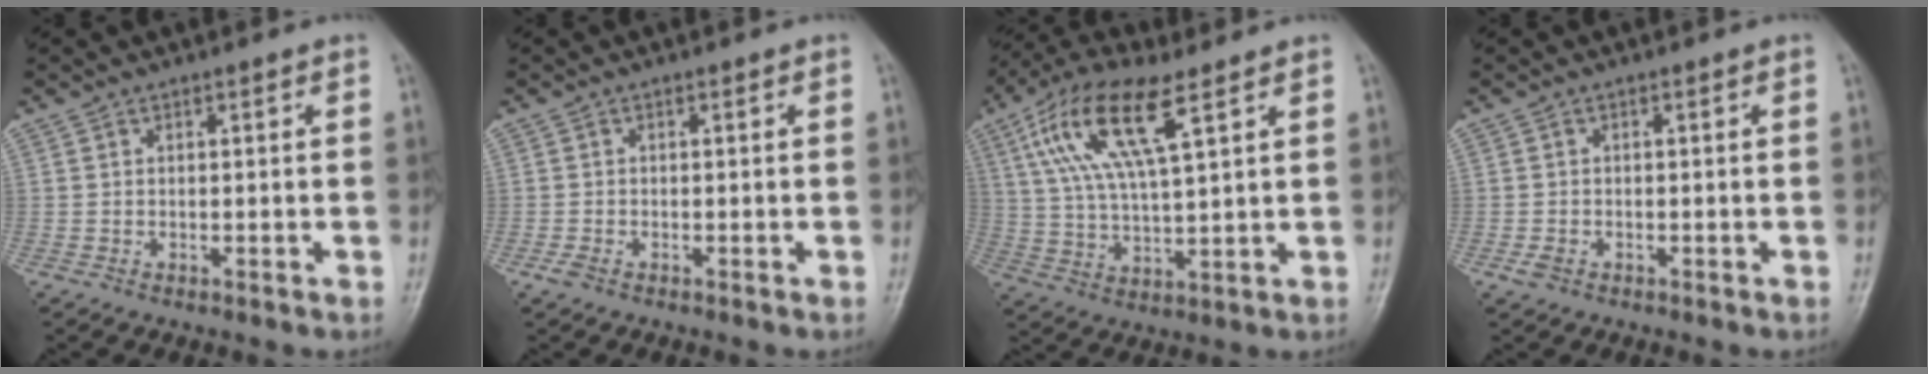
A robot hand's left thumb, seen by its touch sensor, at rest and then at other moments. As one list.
[{"total": 1.2, "force": [-0.8, 0.7, 0.7], "torque": [-0.020, -0.002, -0.017]}, {"total": 14.1, "force": [6.3, 4.4, 11.8], "torque": [-0.239, -0.002, 0.120]}, {"total": 1.5, "force": [-0.8, 1.1, 0.6], "torque": [-0.011, 0.001, -0.014]}]